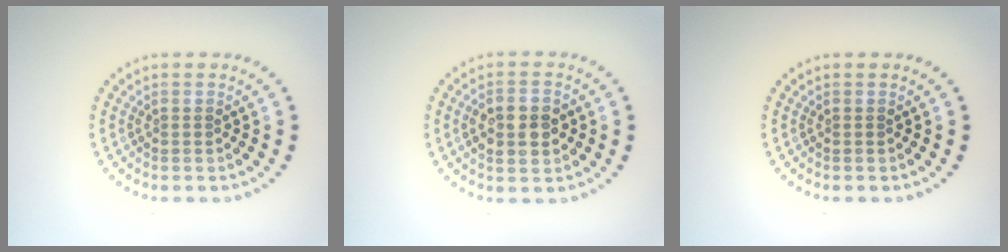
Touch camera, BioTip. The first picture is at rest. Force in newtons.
{"total": 4.3, "press": 4.3, "slide": 0.3}
{"total": 0.0}